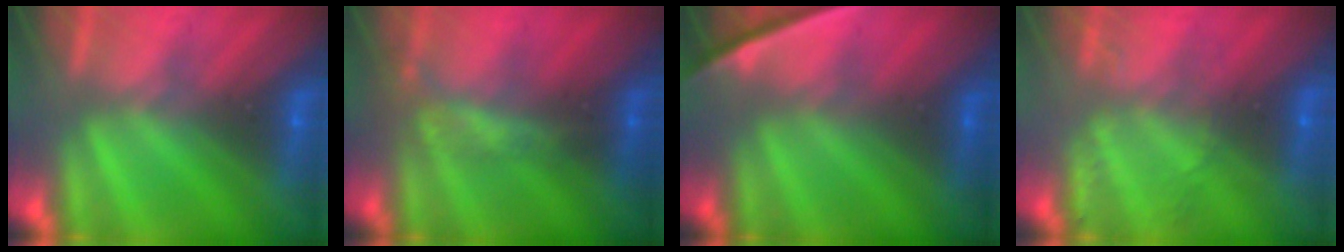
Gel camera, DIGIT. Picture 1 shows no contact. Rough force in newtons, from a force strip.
{"total": 2.1}
{"total": 2.2}
{"total": 2.2}